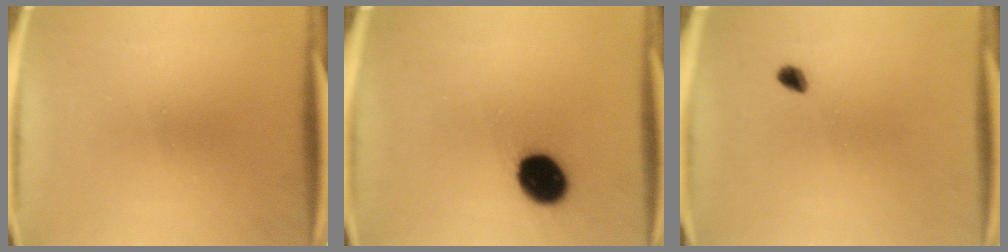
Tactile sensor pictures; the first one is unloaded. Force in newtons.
{"total": 11.5}
{"total": 1.7}